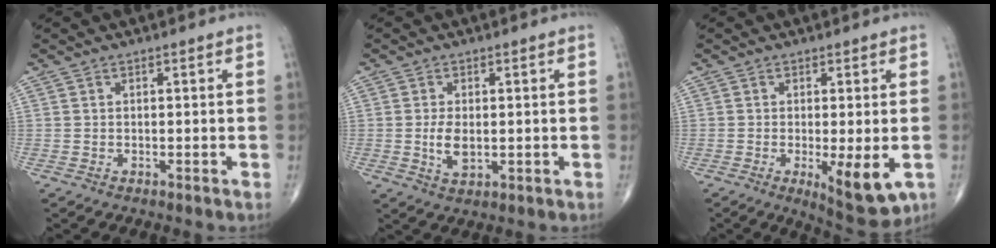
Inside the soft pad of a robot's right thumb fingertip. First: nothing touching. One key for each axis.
{"total": 4.4, "fx": -0.2, "fy": 2.3, "fz": 3.7, "tx": -0.071, "ty": -0.008, "tz": -0.001}
{"total": 8.7, "fx": -2.3, "fy": 2.4, "fz": 8.0, "tx": -0.113, "ty": -0.023, "tz": -0.030}